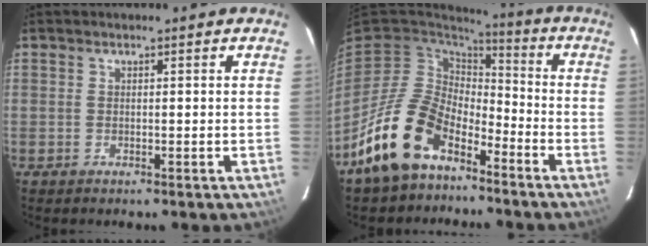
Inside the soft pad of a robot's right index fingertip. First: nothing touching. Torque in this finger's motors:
{"motor_torque": [0.77, -0.74, 1.05, 0.21]}